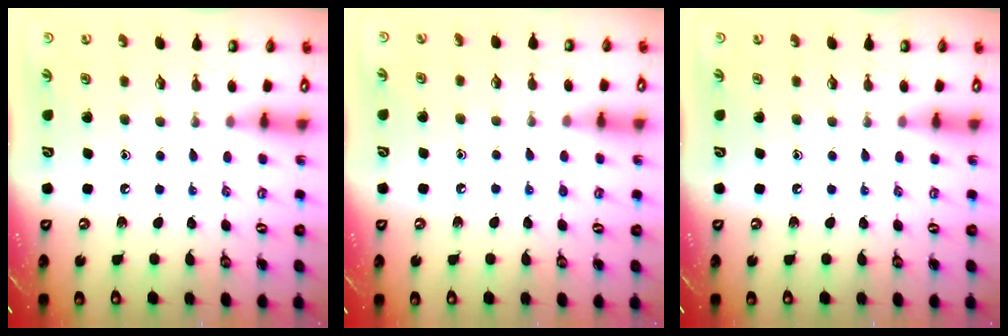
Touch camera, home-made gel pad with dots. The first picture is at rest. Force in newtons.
{"total": 4.5, "press": 4.4, "slide": 0.8}
{"total": 0.0}